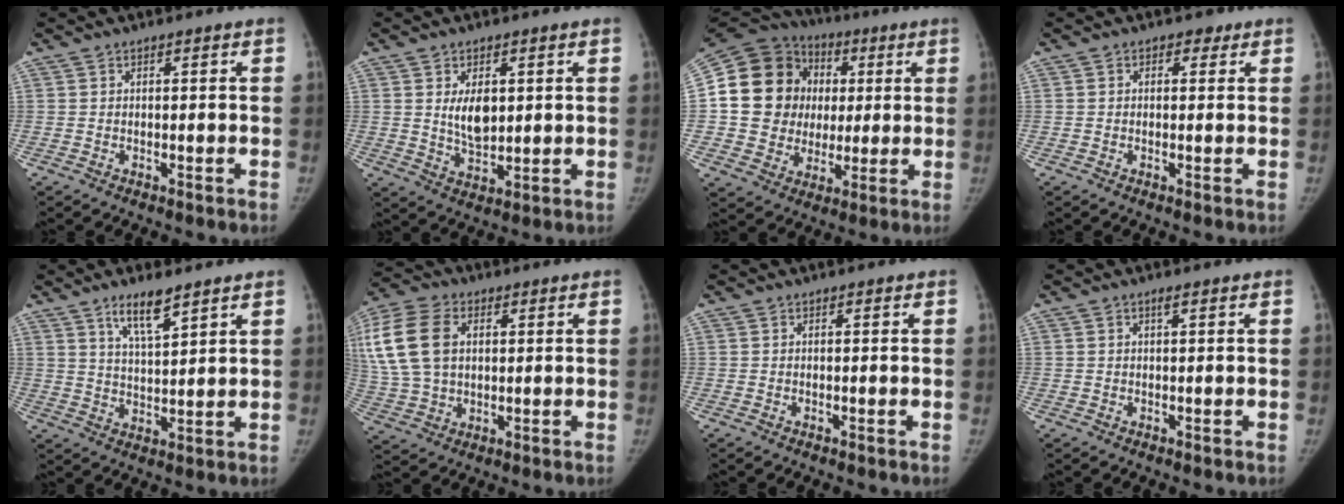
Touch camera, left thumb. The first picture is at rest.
{"total": 6.6, "force": [1.5, 3.9, 5.1], "torque": [-0.064, -0.021, 0.032]}
{"total": 20.5, "force": [2.6, 18.1, 9.3], "torque": [-0.142, 0.032, 0.056]}
{"total": 1.9, "force": [0.8, 1.6, 0.8], "torque": [0.003, 0.000, 0.004]}
{"total": 7.2, "force": [4.9, 1.8, 4.9], "torque": [-0.078, -0.038, 0.090]}
{"total": 20.9, "force": [5.6, 14.5, 13.9], "torque": [-0.332, 0.027, 0.112]}
{"total": 0.0}
{"total": 0.8, "force": [0.4, 0.2, 0.6], "torque": [-0.014, 0.003, 0.007]}